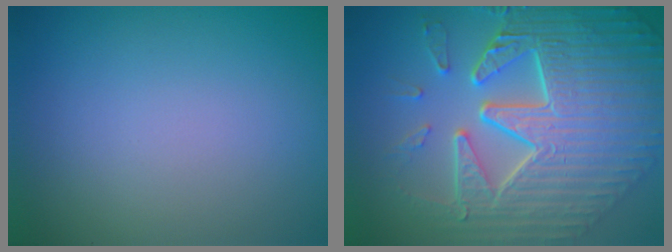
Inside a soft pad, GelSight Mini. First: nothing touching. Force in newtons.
{"total": 11.1, "press": 7.5, "slide": 8.1}